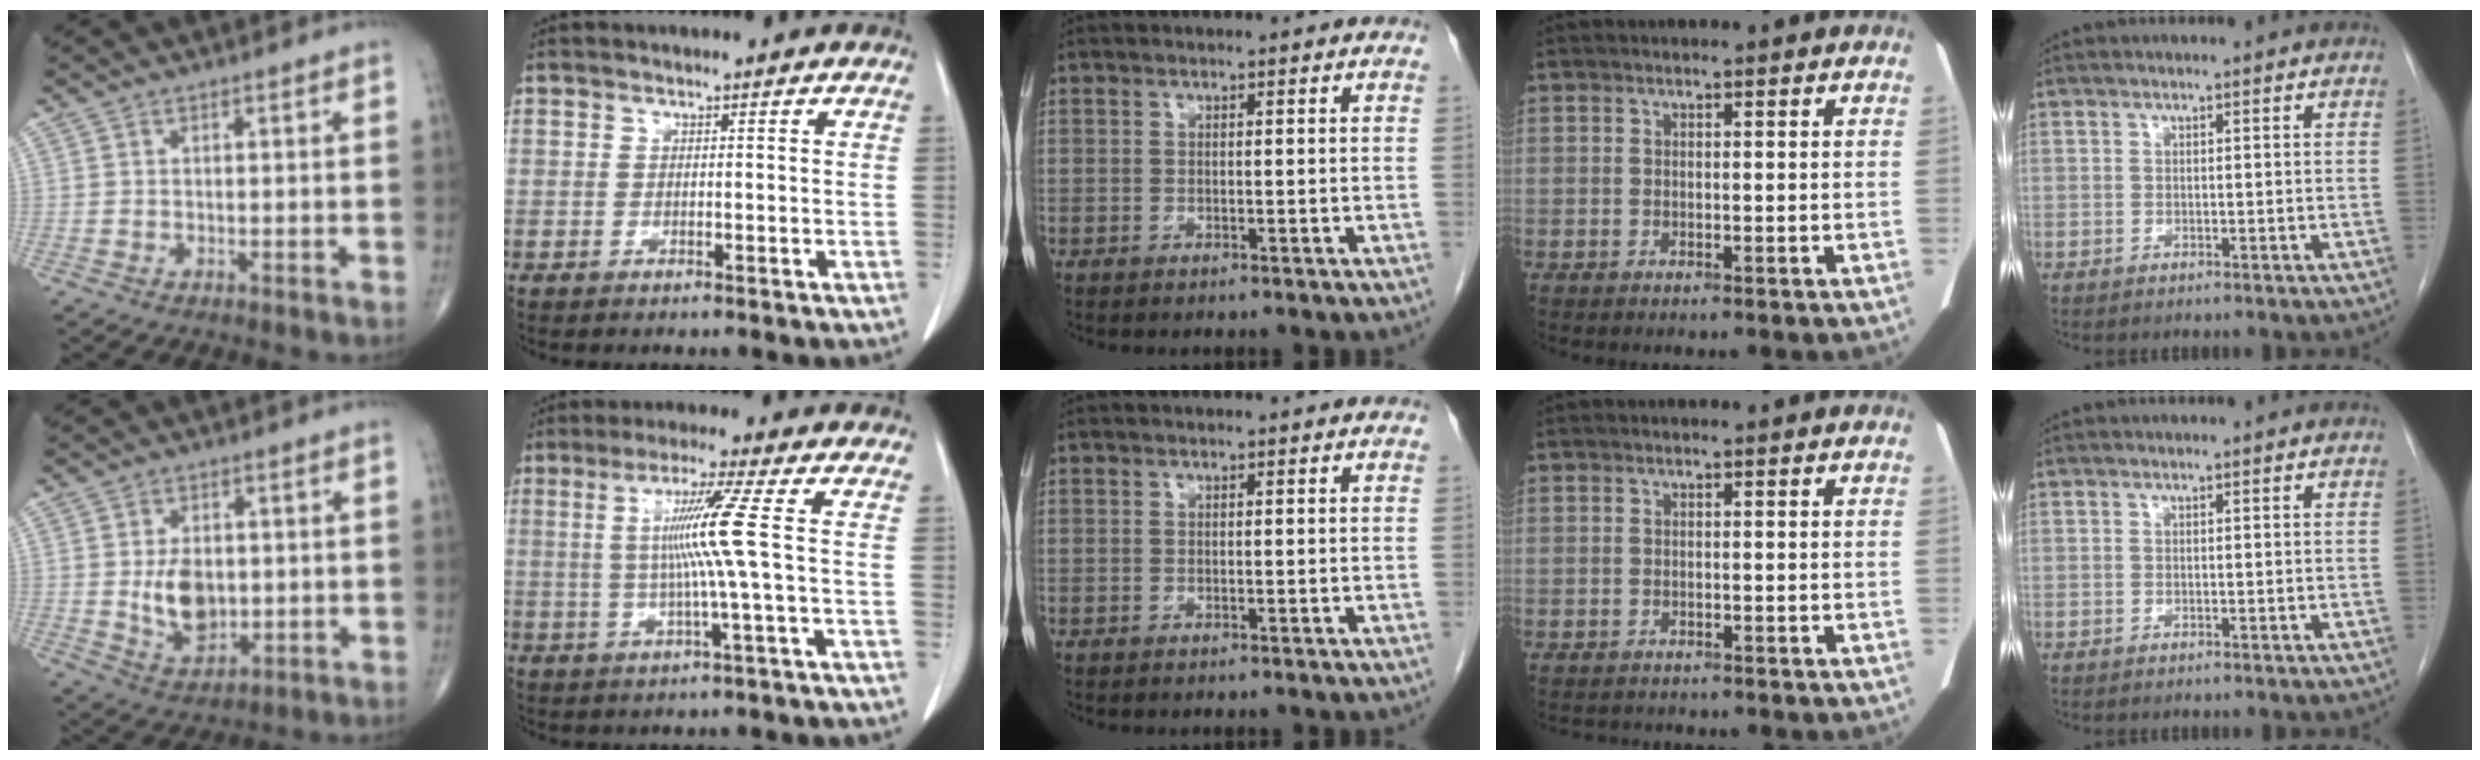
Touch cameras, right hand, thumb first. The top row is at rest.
{"thumb": {"total": 8.6, "force": [0.1, 5.7, 6.5], "torque": [-0.089, -0.012, 0.012]}, "index": {"total": 8.2, "force": [0.7, -2.2, 7.8], "torque": [-0.148, 0.002, 0.020]}, "ring": {"total": 2.5, "force": [-2.2, 0.9, 0.6], "torque": [-0.012, -0.005, -0.026]}}